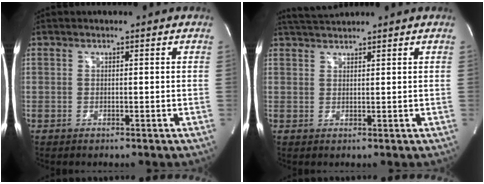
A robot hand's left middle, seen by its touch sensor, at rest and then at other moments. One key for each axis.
{"total": 2.9, "fx": 2.9, "fy": -0.3, "fz": 0.5, "tx": -0.015, "ty": 0.016, "tz": 0.059}